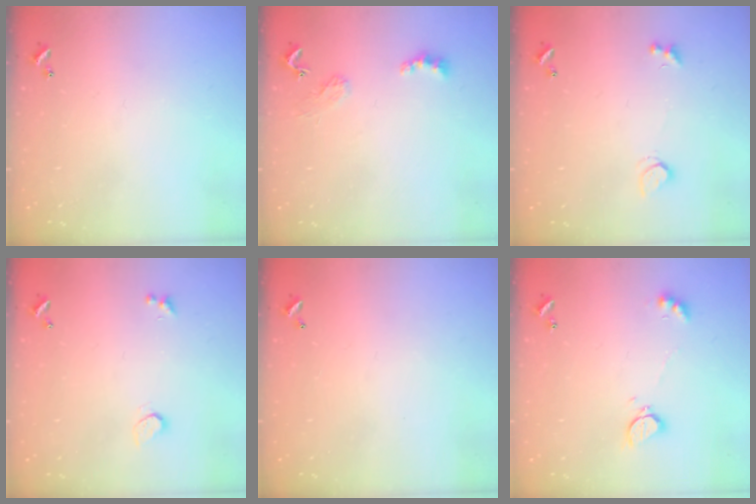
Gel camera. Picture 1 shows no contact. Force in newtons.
{"total": 2.4, "press": 2.3, "slide": 0.5}
{"total": 1.8, "press": 1.8, "slide": 0.5}
{"total": 0.9, "press": 0.8, "slide": 0.4}
{"total": 2.8, "press": 2.8, "slide": 0.1}
{"total": 2.3, "press": 2.3, "slide": 0.5}